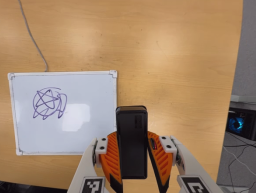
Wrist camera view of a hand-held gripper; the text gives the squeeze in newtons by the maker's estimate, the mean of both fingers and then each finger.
{"total": 8.3, "left": 6.9, "right": 9.8}